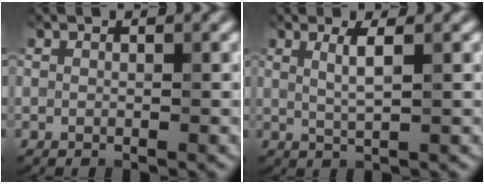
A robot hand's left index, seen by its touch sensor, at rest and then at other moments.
{"total": 2.2, "force": [0.7, 0.4, 2.1], "torque": [-0.036, 0.002, 0.012]}